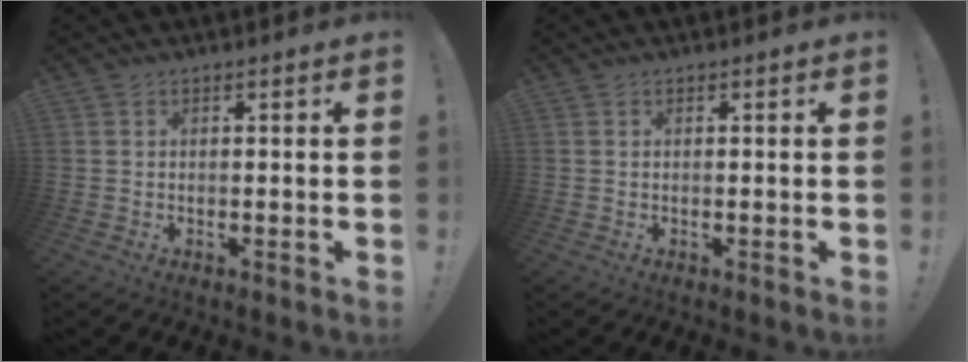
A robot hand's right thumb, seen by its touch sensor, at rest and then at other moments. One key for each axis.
{"total": 0.0}